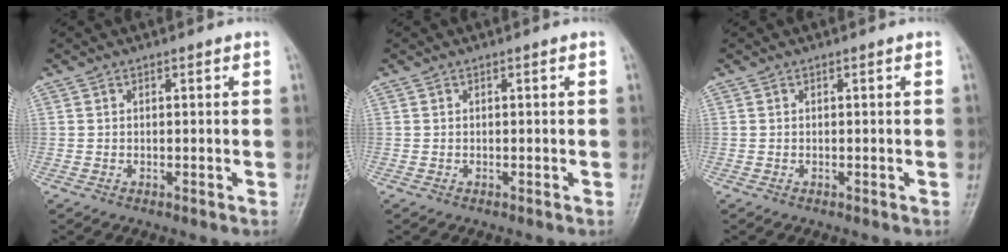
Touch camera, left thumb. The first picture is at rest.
{"total": 0.0}
{"total": 0.0}